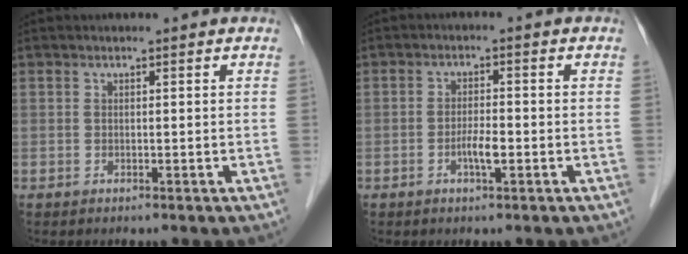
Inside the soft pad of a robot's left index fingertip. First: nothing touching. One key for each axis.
{"total": 3.0, "fx": -1.1, "fy": 0.5, "fz": 2.7, "tx": -0.052, "ty": 0.001, "tz": -0.020}